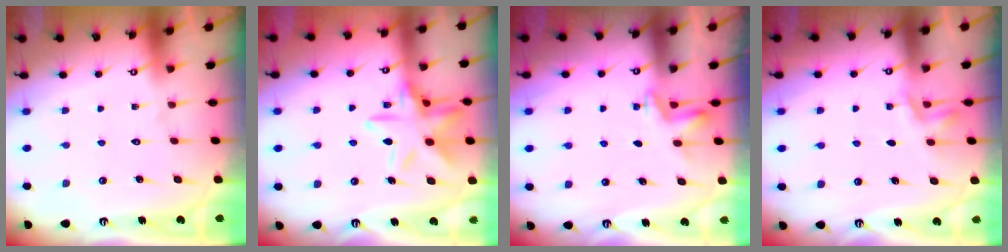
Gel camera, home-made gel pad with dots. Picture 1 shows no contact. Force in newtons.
{"total": 13.9, "press": 13.9, "slide": 0.9}
{"total": 2.8, "press": 2.7, "slide": 0.9}
{"total": 2.9, "press": 2.3, "slide": 1.7}